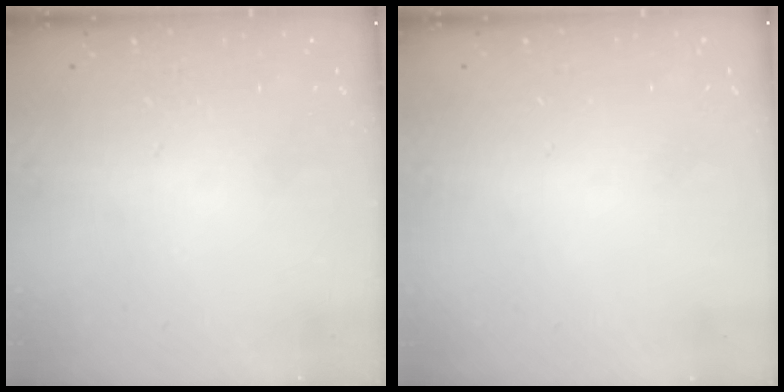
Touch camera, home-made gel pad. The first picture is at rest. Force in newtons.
{"total": 0.6, "press": 0.6, "slide": 0.2}